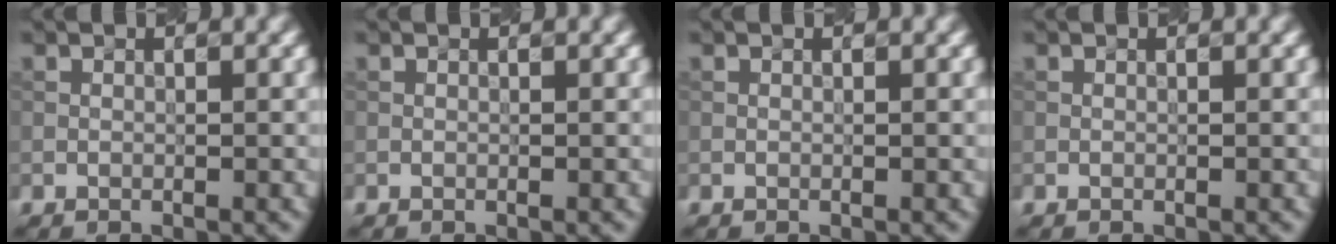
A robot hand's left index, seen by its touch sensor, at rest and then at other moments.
{"total": 0.0}
{"total": 0.0}
{"total": 0.0}